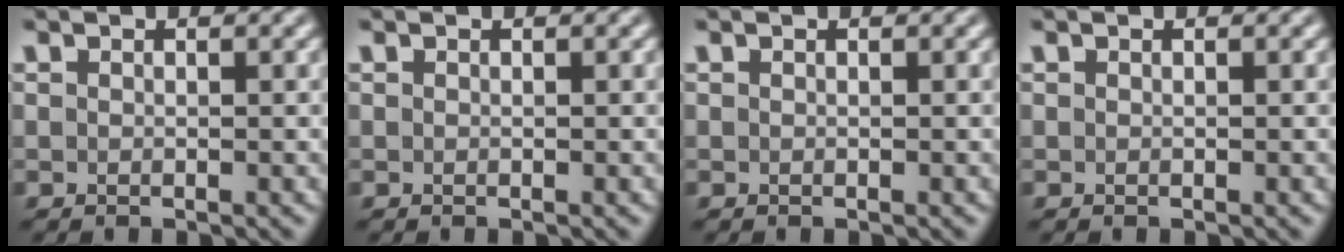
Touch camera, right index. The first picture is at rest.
{"total": 0.0}
{"total": 0.0}
{"total": 0.0}